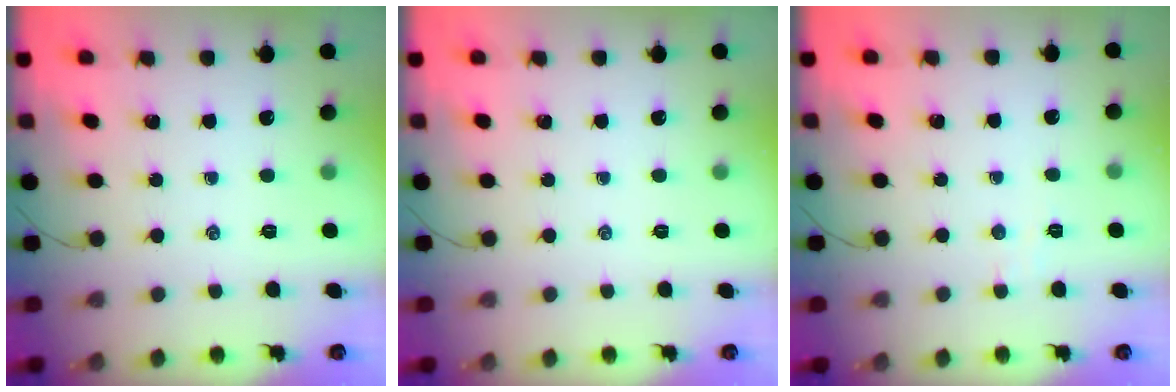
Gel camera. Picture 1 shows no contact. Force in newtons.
{"total": 0.0}
{"total": 2.6, "press": 2.5, "slide": 0.7}